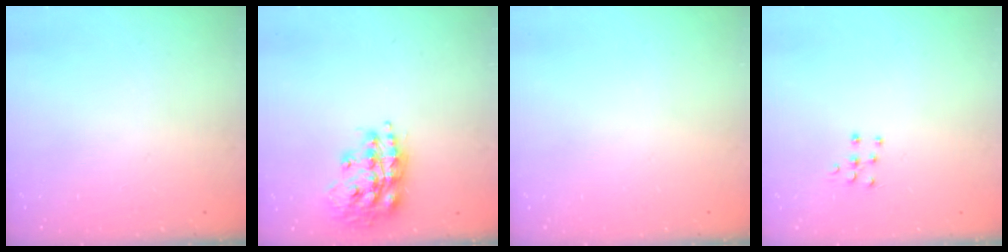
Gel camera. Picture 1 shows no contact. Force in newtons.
{"total": 16.2, "press": 16.2, "slide": 1.4}
{"total": 0.0}
{"total": 5.3, "press": 5.2, "slide": 0.4}